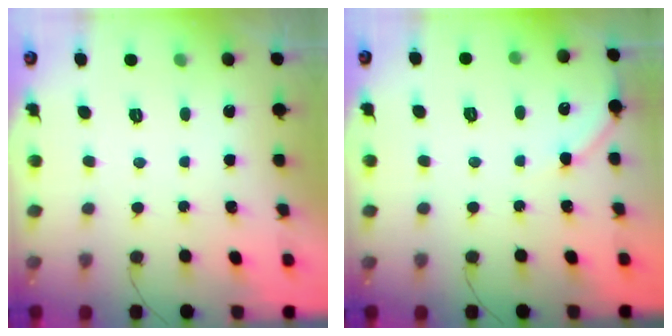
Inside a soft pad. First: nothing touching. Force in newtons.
{"total": 4.6, "press": 4.5, "slide": 0.7}